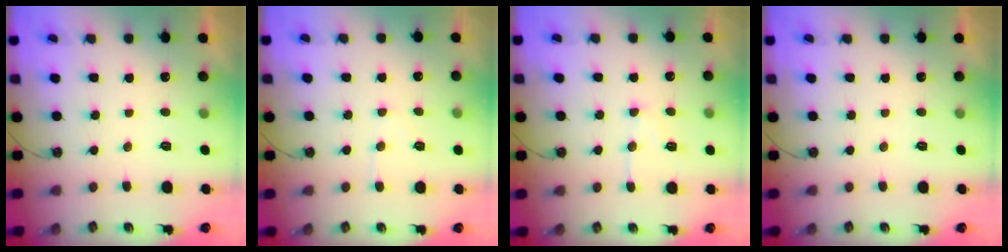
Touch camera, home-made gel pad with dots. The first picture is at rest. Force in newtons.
{"total": 6.2, "press": 6.2, "slide": 0.4}
{"total": 9.8, "press": 9.7, "slide": 0.9}
{"total": 0.0}